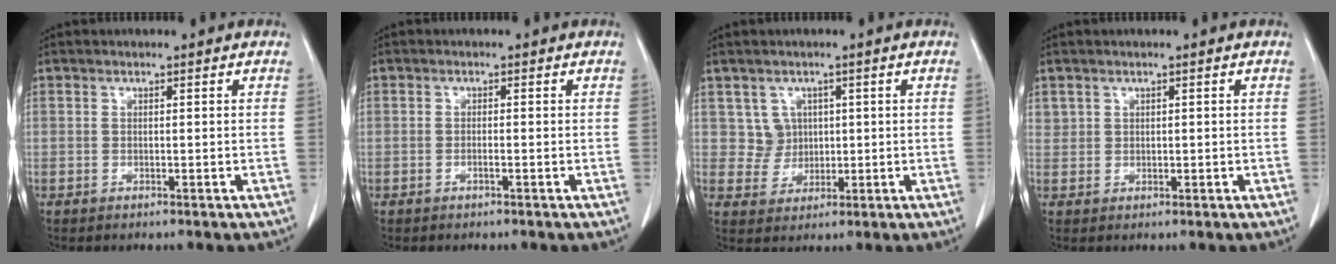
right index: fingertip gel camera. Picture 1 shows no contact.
{"total": 1.1, "force": [-0.4, 0.3, 1.0], "torque": [-0.025, 0.002, -0.005]}
{"total": 4.3, "force": [1.3, 4.1, 0.5], "torque": [-0.004, 0.011, 0.030]}
{"total": 3.4, "force": [1.2, 2.9, 1.4], "torque": [-0.042, 0.016, 0.036]}